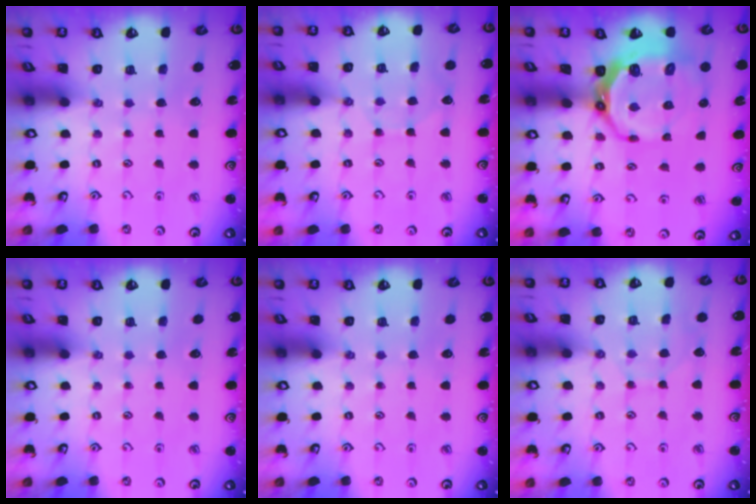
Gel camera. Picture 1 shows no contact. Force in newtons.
{"total": 5.2, "press": 5.1, "slide": 0.6}
{"total": 13.1, "press": 12.3, "slide": 4.7}
{"total": 0.0}
{"total": 0.0}
{"total": 3.0, "press": 2.9, "slide": 0.4}